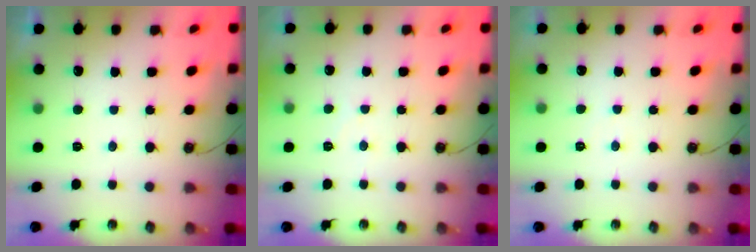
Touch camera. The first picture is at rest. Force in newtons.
{"total": 3.7, "press": 3.7, "slide": 0.6}
{"total": 2.5, "press": 2.4, "slide": 0.4}